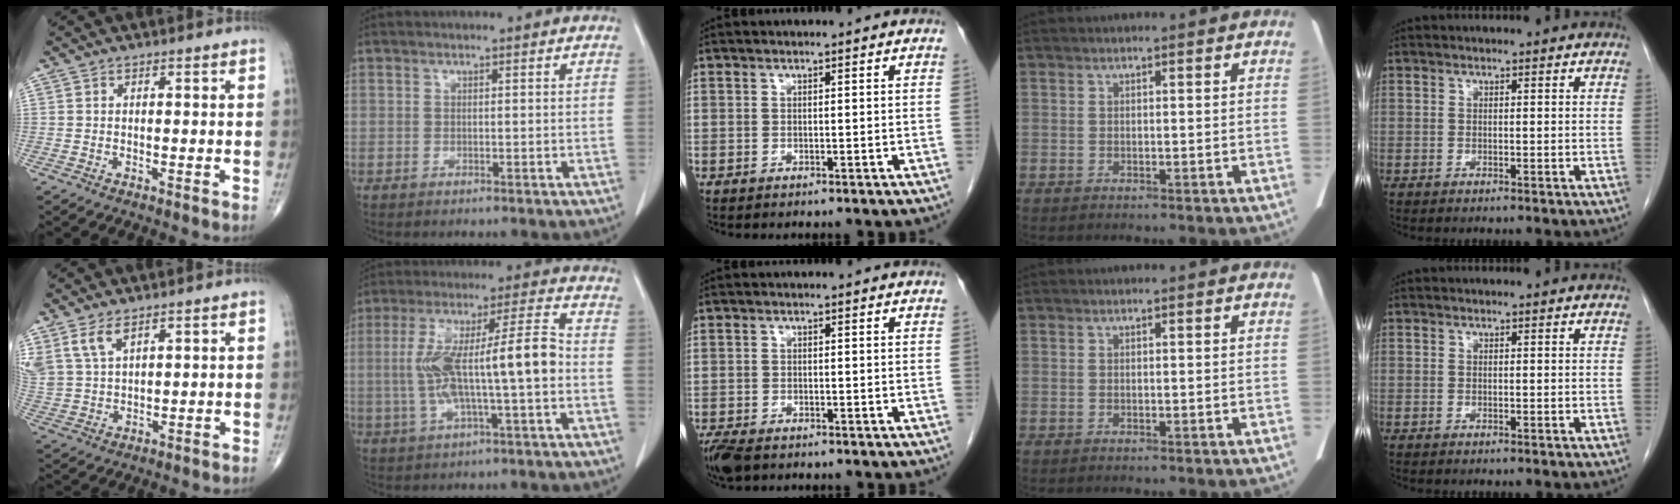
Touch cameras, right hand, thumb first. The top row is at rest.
{"thumb": {"total": 7.3, "force": [4.5, 3.5, 4.6], "torque": [-0.094, -0.010, 0.103]}, "index": {"total": 13.5, "force": [-1.1, 1.7, 13.4], "torque": [-0.250, 0.026, -0.016]}, "middle": {"total": 4.6, "force": [-3.5, 1.9, 2.4], "torque": [-0.048, -0.010, -0.059]}}